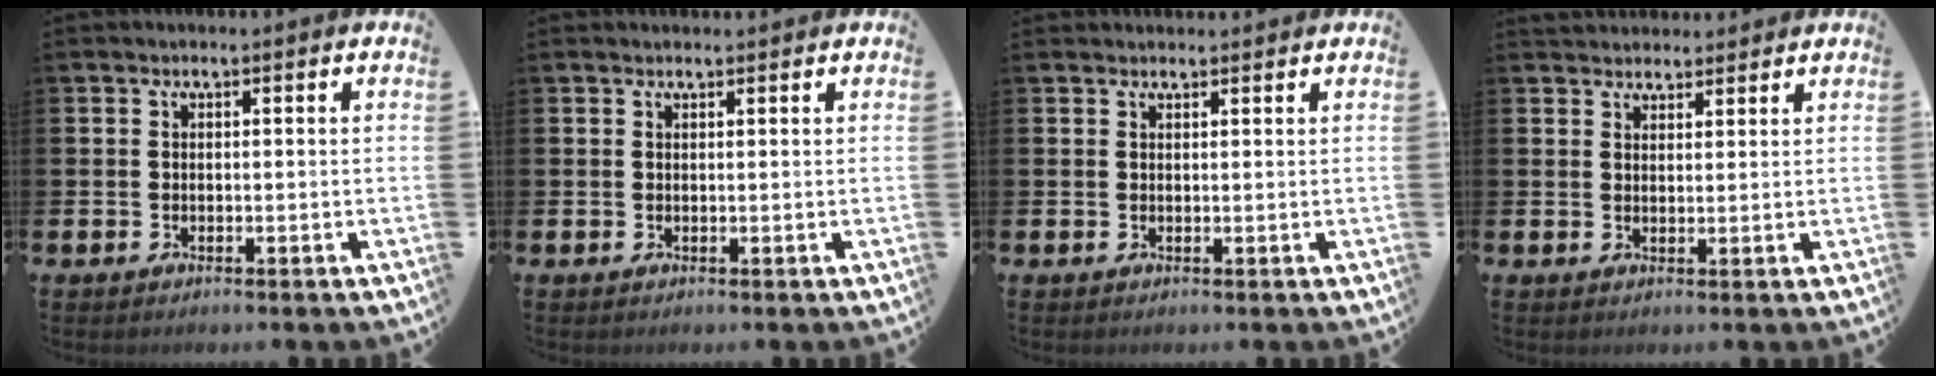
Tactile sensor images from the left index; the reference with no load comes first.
{"total": 0.6, "force": [0.6, 0.1, 0.0], "torque": [0.009, -0.003, 0.009]}
{"total": 0.9, "force": [0.9, 0.1, 0.1], "torque": [0.007, -0.003, 0.014]}
{"total": 2.9, "force": [2.7, 0.9, -0.2], "torque": [0.007, -0.010, 0.049]}